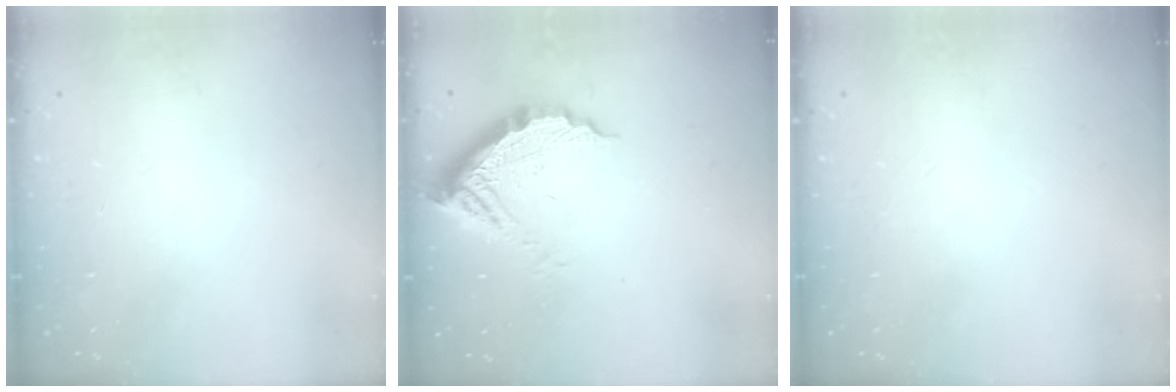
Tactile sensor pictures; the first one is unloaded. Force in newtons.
{"total": 11.1, "press": 11.1, "slide": 0.8}
{"total": 0.0}